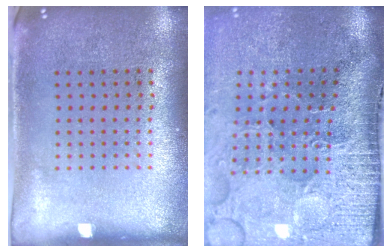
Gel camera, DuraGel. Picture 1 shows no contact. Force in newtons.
{"total": 5.1, "press": 4.0, "slide": 3.1}